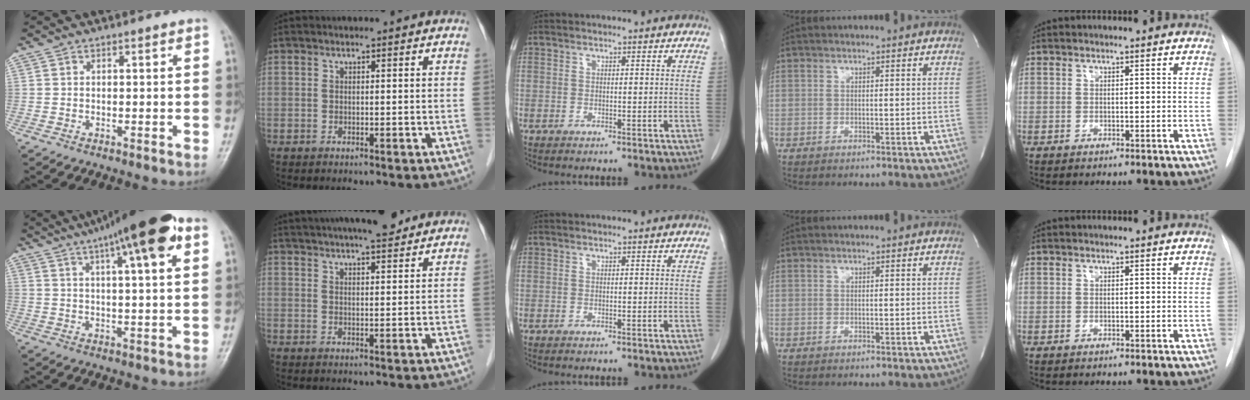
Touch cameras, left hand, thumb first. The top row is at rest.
{"thumb": {"total": 17.4, "force": [9.3, 3.6, 14.3], "torque": [-0.211, 0.001, 0.138]}, "index": {"total": 12.1, "force": [10.5, 1.6, 5.9], "torque": [-0.094, 0.023, 0.151]}}